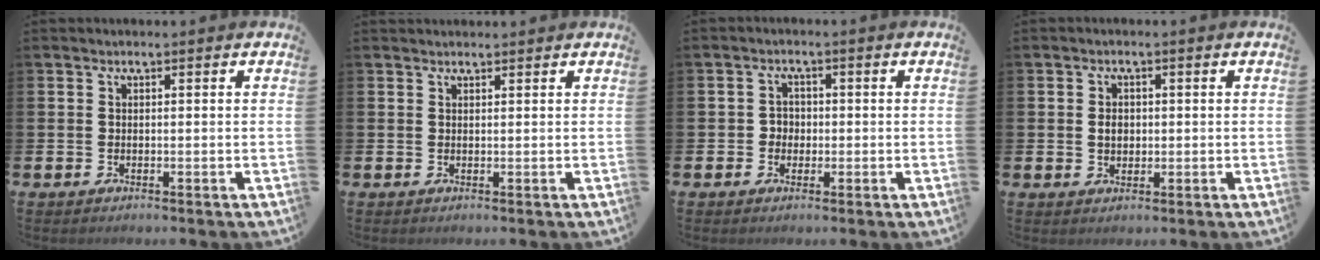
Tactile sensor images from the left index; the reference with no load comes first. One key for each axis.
{"total": 0.9, "fx": 0.9, "fy": 0.2, "fz": 0.0, "tx": 0.009, "ty": -0.002, "tz": 0.014}
{"total": 2.1, "fx": -0.3, "fy": 2.1, "fz": 0.5, "tx": -0.006, "ty": 0.005, "tz": -0.012}
{"total": 2.0, "fx": 0.3, "fy": 1.5, "fz": 1.3, "tx": -0.010, "ty": 0.000, "tz": 0.001}